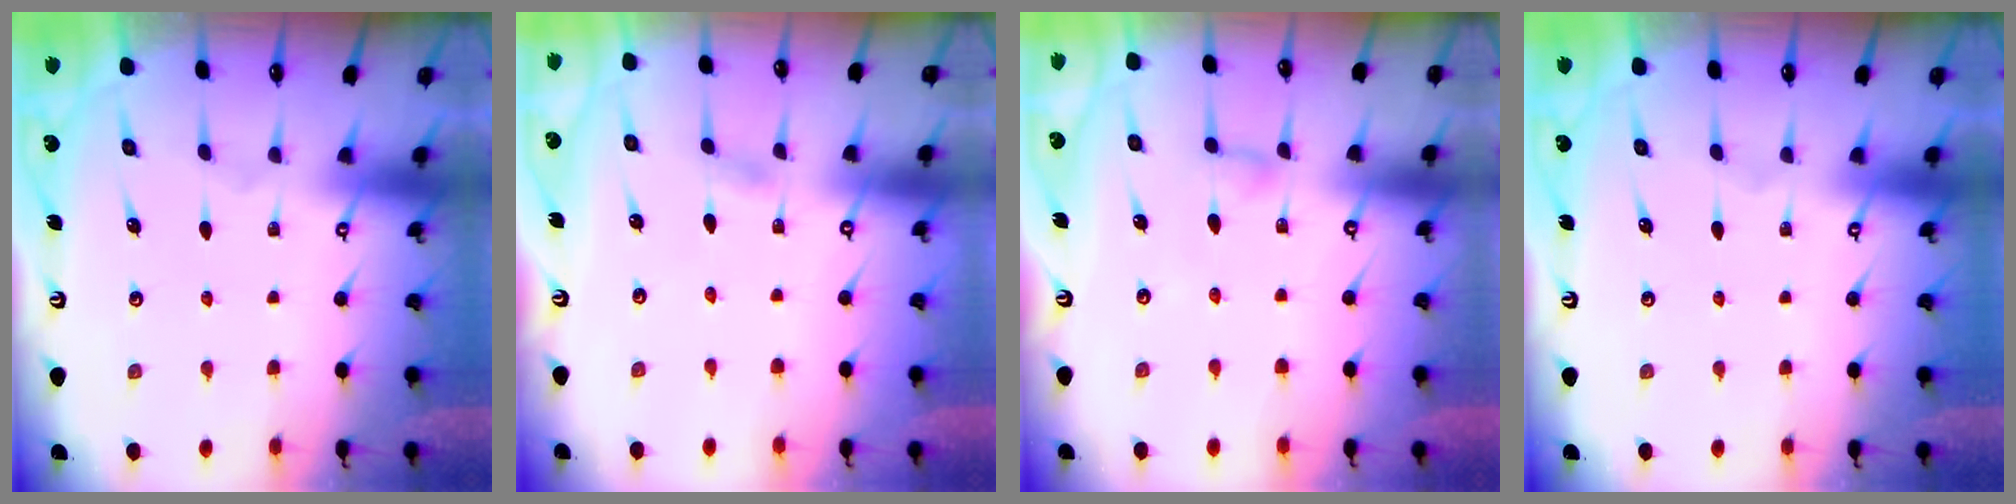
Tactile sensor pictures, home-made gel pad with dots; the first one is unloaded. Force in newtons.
{"total": 1.1, "press": 1.1, "slide": 0.1}
{"total": 3.0, "press": 3.0, "slide": 0.3}
{"total": 0.0}